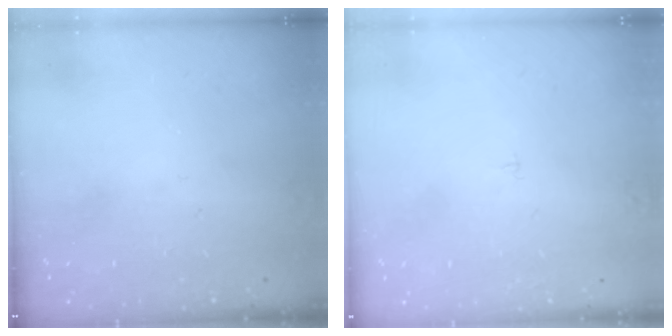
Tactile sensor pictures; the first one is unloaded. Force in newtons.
{"total": 1.2, "press": 1.2, "slide": 0.1}